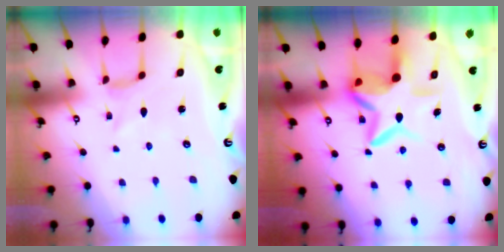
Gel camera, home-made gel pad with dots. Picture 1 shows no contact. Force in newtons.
{"total": 11.1, "press": 11.1, "slide": 1.1}